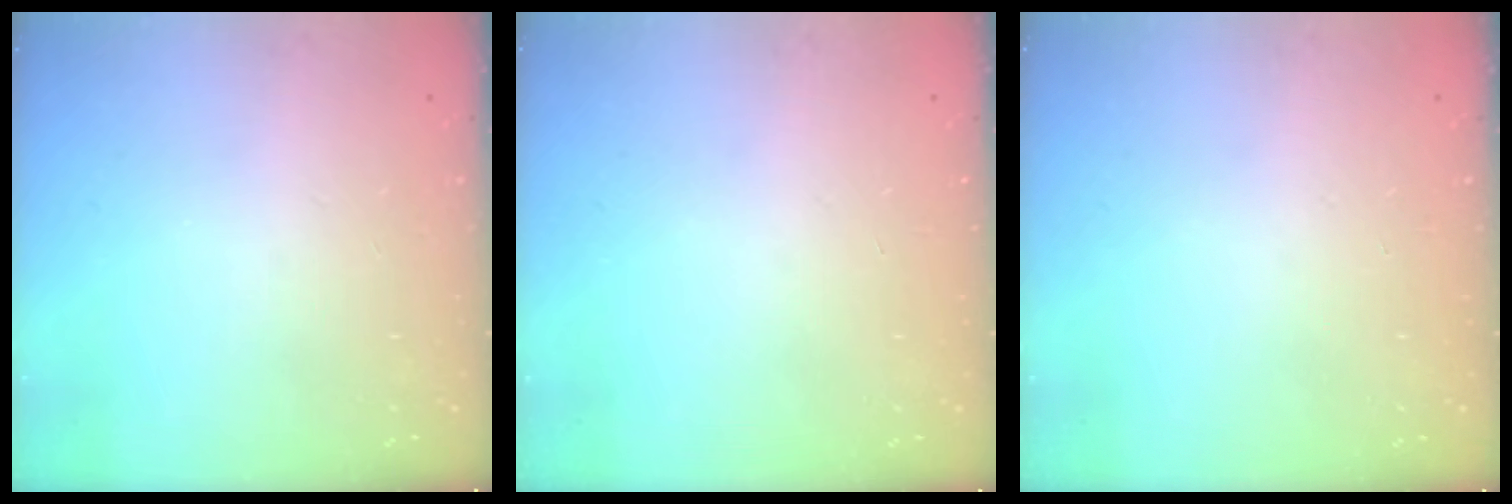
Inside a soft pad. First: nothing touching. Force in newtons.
{"total": 0.0}
{"total": 0.0}